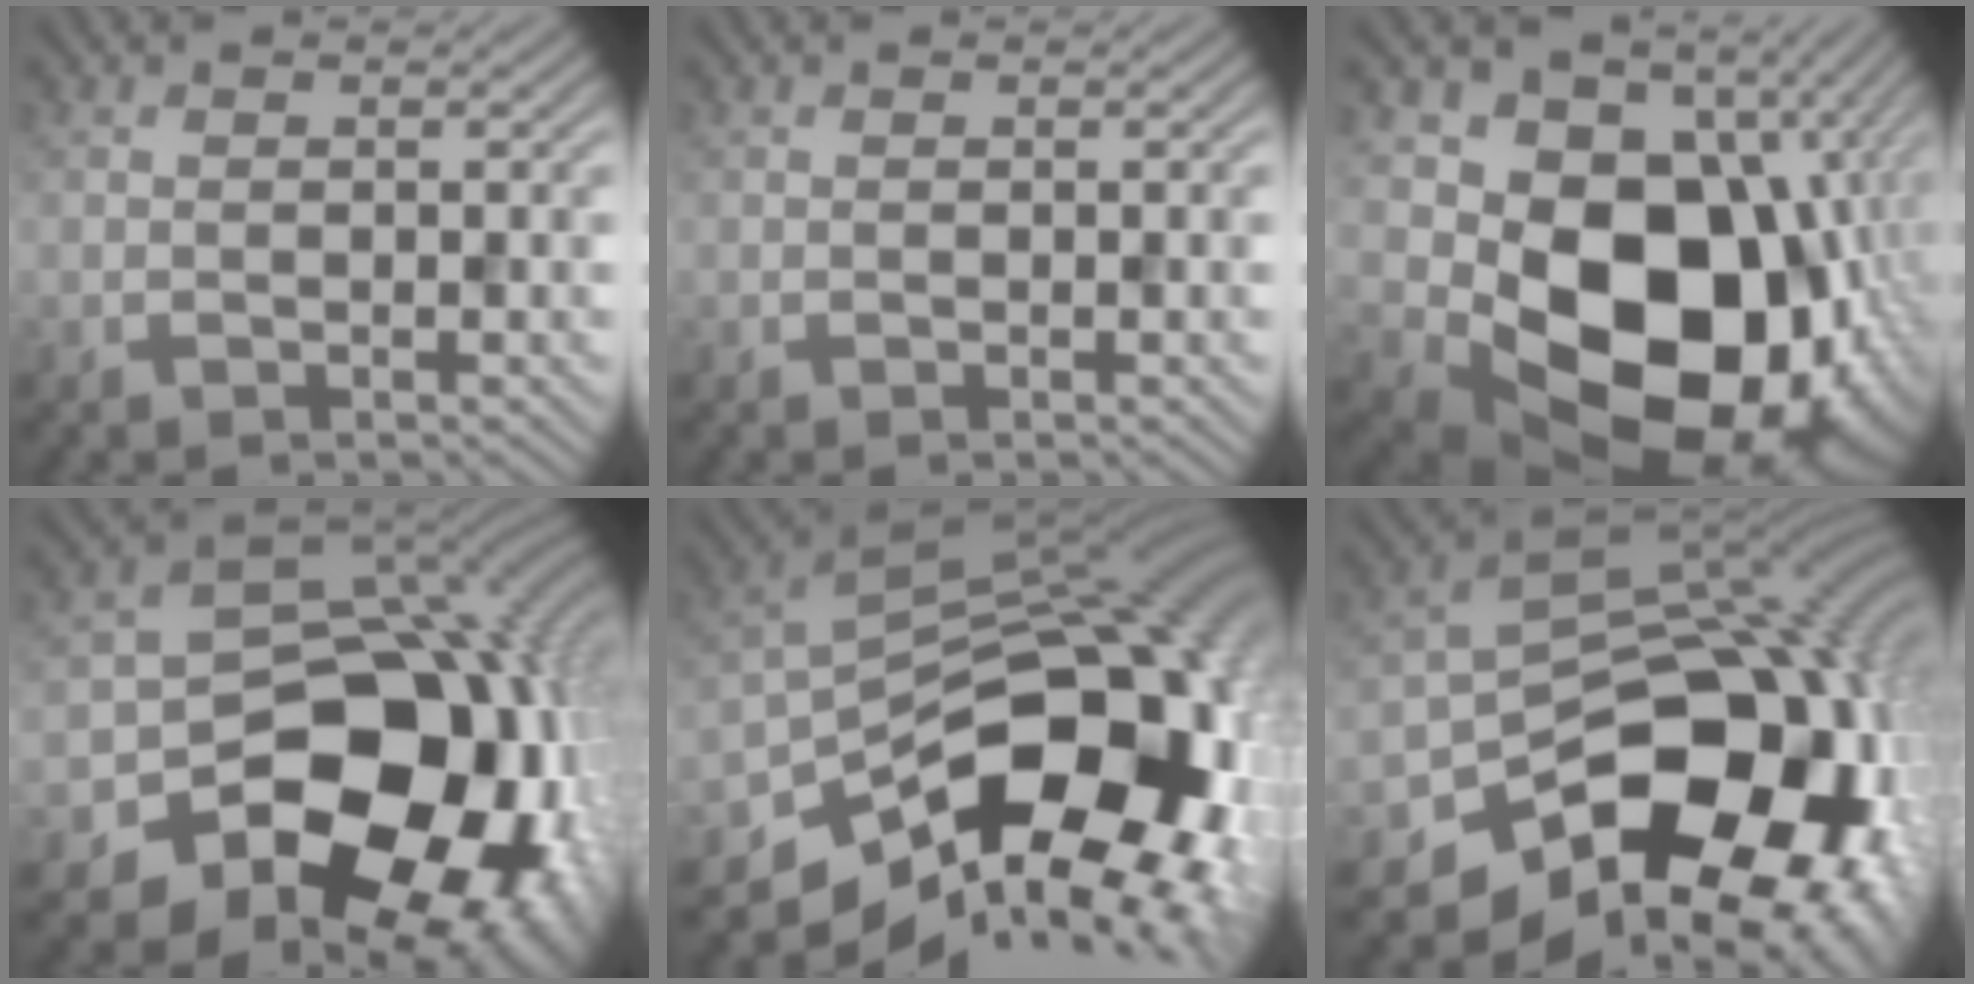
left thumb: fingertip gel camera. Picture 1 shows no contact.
{"total": 0.0}
{"total": 19.3, "force": [-3.0, 15.0, 11.8], "torque": [-0.199, -0.072, -0.001]}
{"total": 18.6, "force": [-7.3, 14.3, 9.4], "torque": [-0.131, -0.044, -0.109]}
{"total": 17.2, "force": [-7.5, 10.4, 11.5], "torque": [-0.154, -0.029, -0.112]}
{"total": 17.6, "force": [-8.2, 11.9, 10.0], "torque": [-0.140, -0.040, -0.124]}